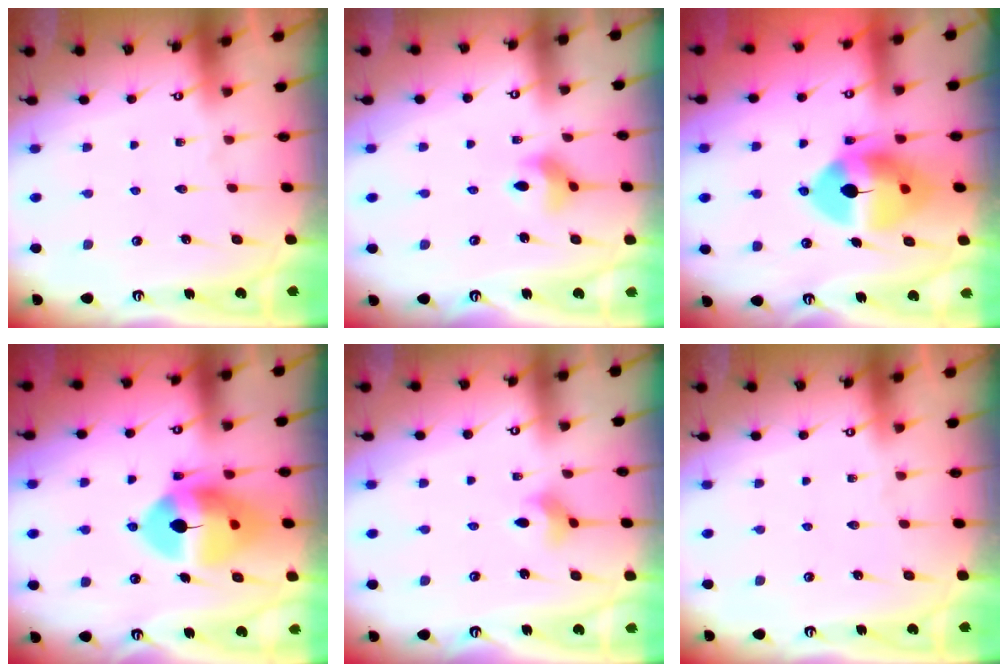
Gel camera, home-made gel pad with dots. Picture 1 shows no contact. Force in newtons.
{"total": 6.1, "press": 6.1, "slide": 0.5}
{"total": 14.2, "press": 14.0, "slide": 2.4}
{"total": 14.7, "press": 14.6, "slide": 2.3}
{"total": 3.0, "press": 3.0, "slide": 0.5}
{"total": 0.0}